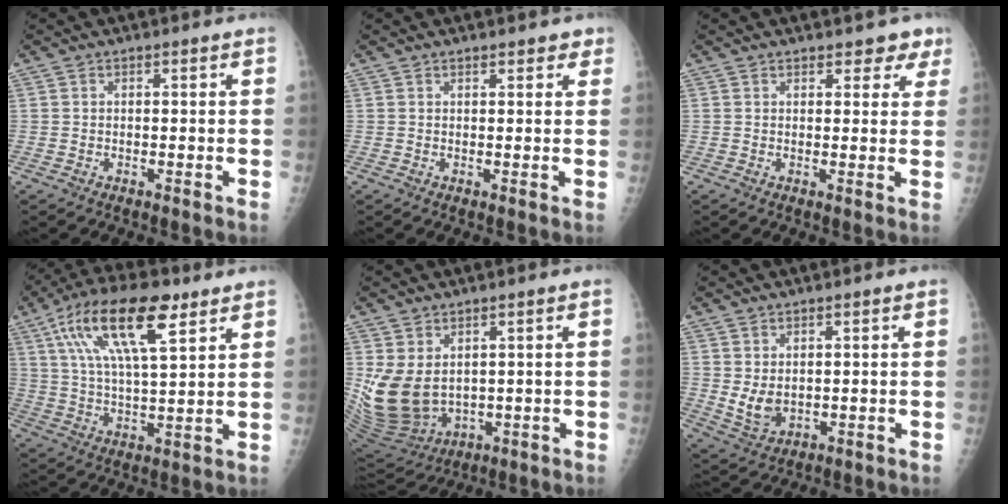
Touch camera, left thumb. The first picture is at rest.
{"total": 2.5, "force": [1.8, 1.2, 1.1], "torque": [0.009, -0.005, 0.017]}
{"total": 4.1, "force": [3.2, 2.2, 1.3], "torque": [0.019, -0.015, 0.033]}
{"total": 18.0, "force": [8.8, 6.3, 14.4], "torque": [-0.249, -0.010, 0.156]}
{"total": 12.4, "force": [1.9, 9.1, 8.2], "torque": [-0.154, -0.018, 0.070]}
{"total": 5.4, "force": [0.8, 3.7, 3.8], "torque": [-0.060, -0.014, 0.029]}